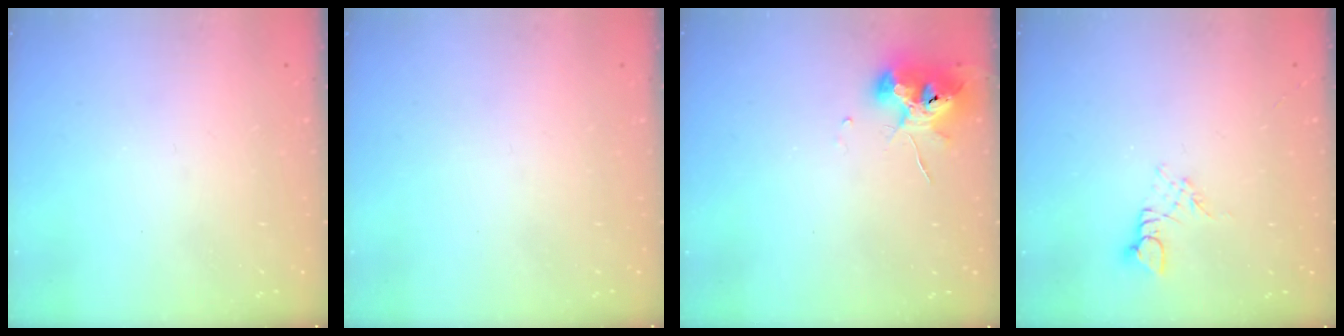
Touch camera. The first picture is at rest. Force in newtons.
{"total": 0.0}
{"total": 10.7, "press": 10.6, "slide": 1.3}
{"total": 3.5, "press": 3.4, "slide": 0.5}